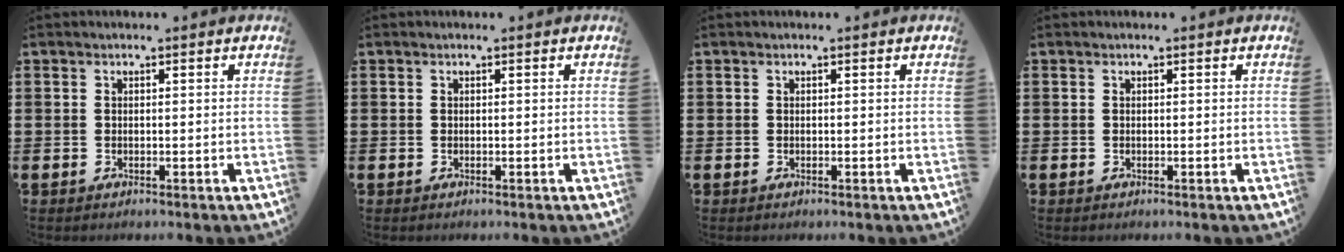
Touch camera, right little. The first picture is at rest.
{"total": 0.0}
{"total": 0.0}
{"total": 0.0}